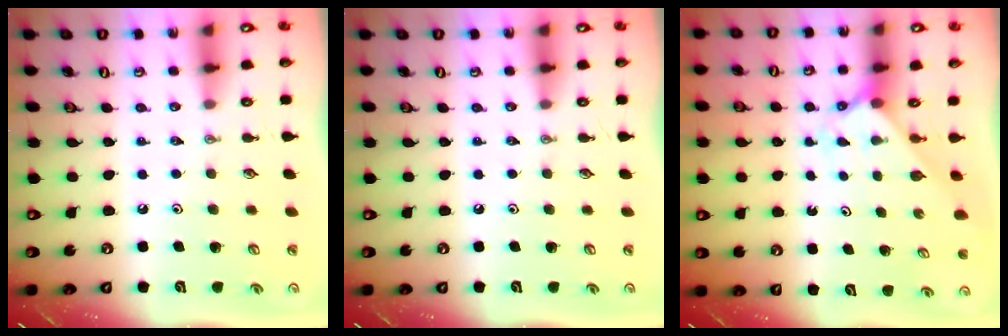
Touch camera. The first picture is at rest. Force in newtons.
{"total": 0.0}
{"total": 2.2, "press": 2.2, "slide": 0.2}